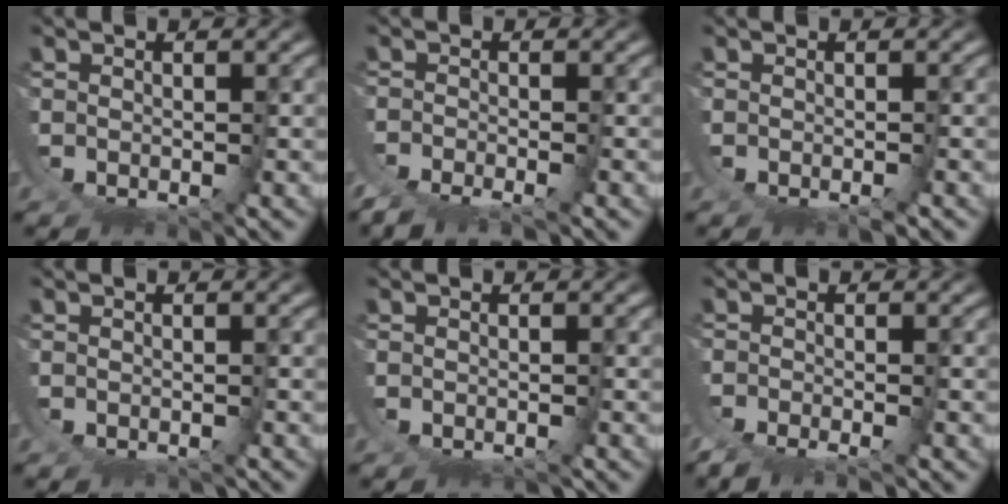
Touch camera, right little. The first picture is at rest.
{"total": 5.6, "force": [-2.9, -4.7, -1.1], "torque": [0.072, 0.009, -0.046]}
{"total": 0.7, "force": [-0.5, 0.1, 0.5], "torque": [-0.010, -0.001, -0.006]}
{"total": 0.7, "force": [-0.6, -0.3, -0.3], "torque": [0.009, 0.003, -0.010]}
{"total": 1.2, "force": [-0.6, 0.9, 0.6], "torque": [-0.016, -0.008, -0.007]}
{"total": 4.9, "force": [-2.6, -4.1, -0.8], "torque": [0.060, 0.009, -0.041]}